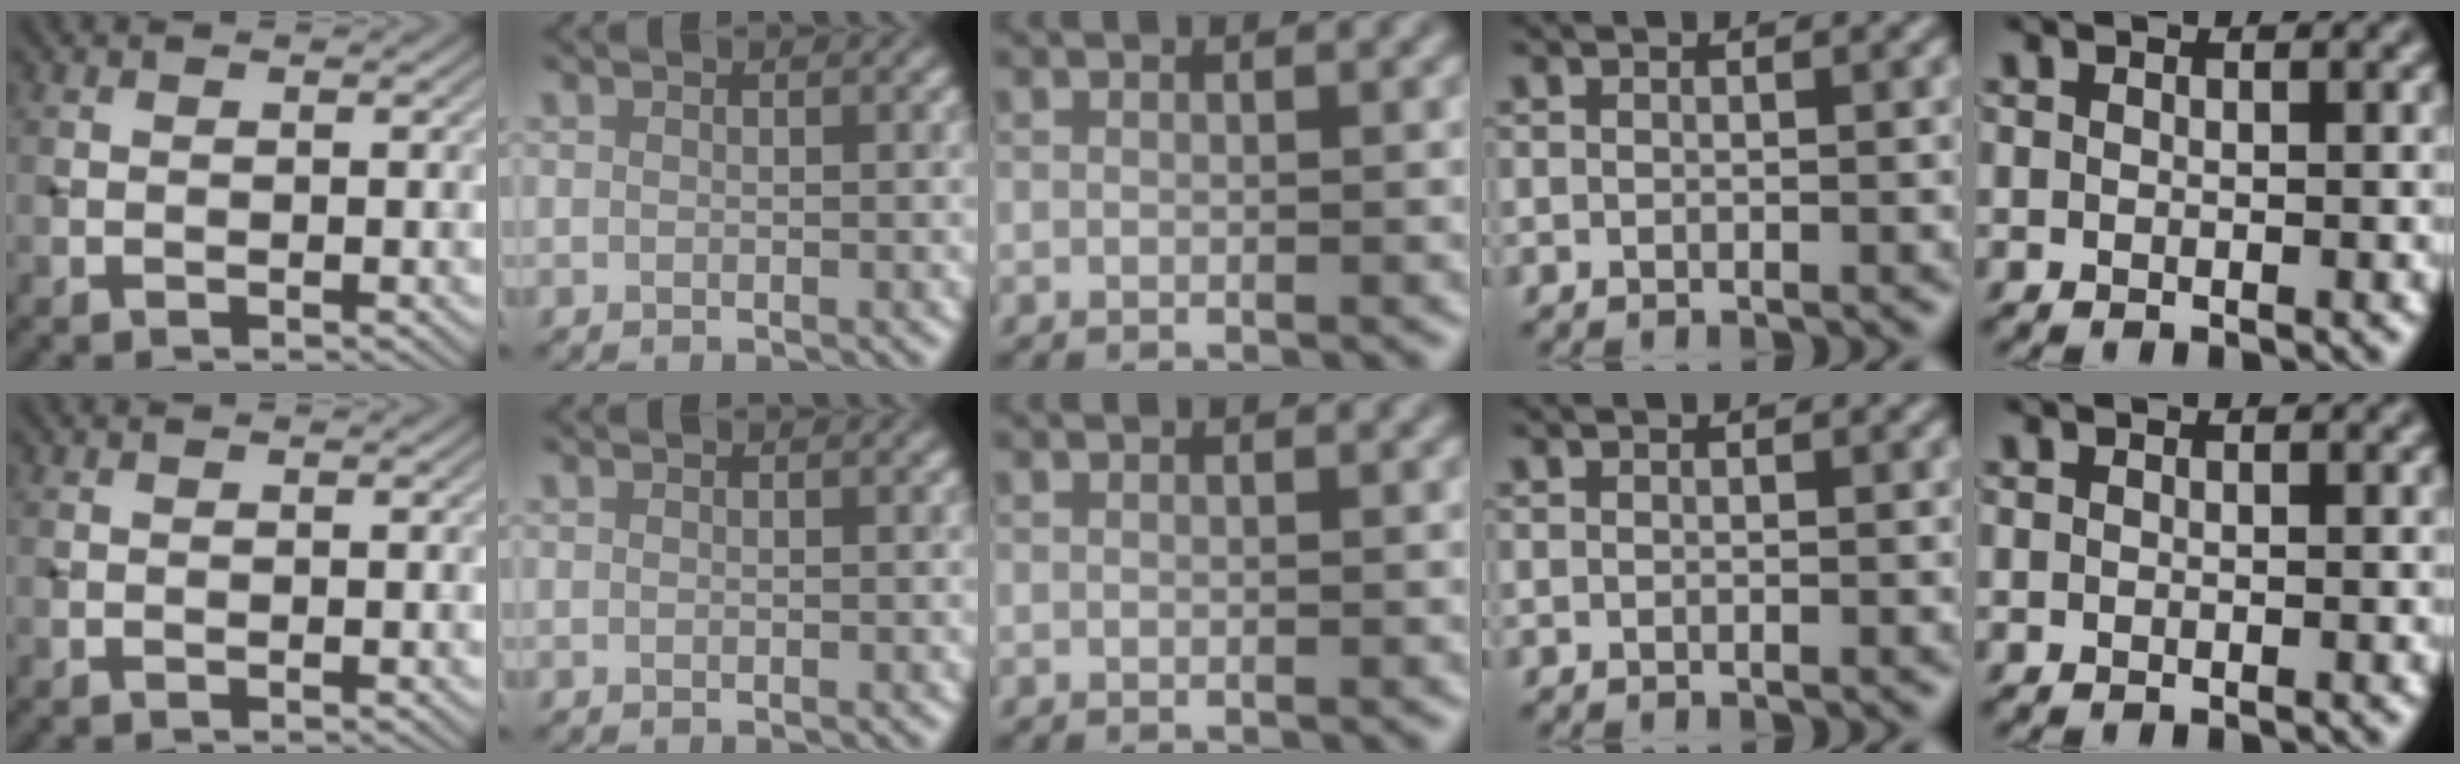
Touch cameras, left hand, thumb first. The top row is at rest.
{}